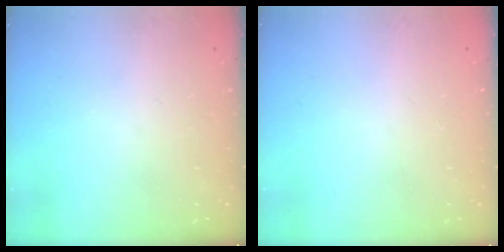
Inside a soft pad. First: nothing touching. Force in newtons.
{"total": 0.6, "press": 0.5, "slide": 0.2}